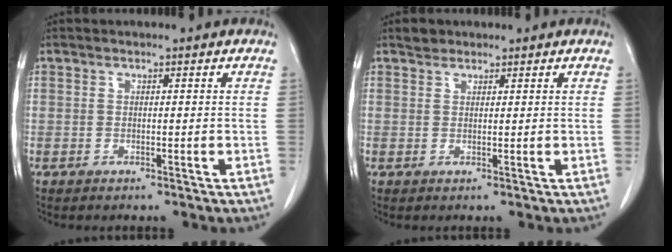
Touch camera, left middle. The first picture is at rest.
{"total": 1.4, "force": [1.1, 0.8, 0.1], "torque": [-0.003, 0.004, 0.017]}